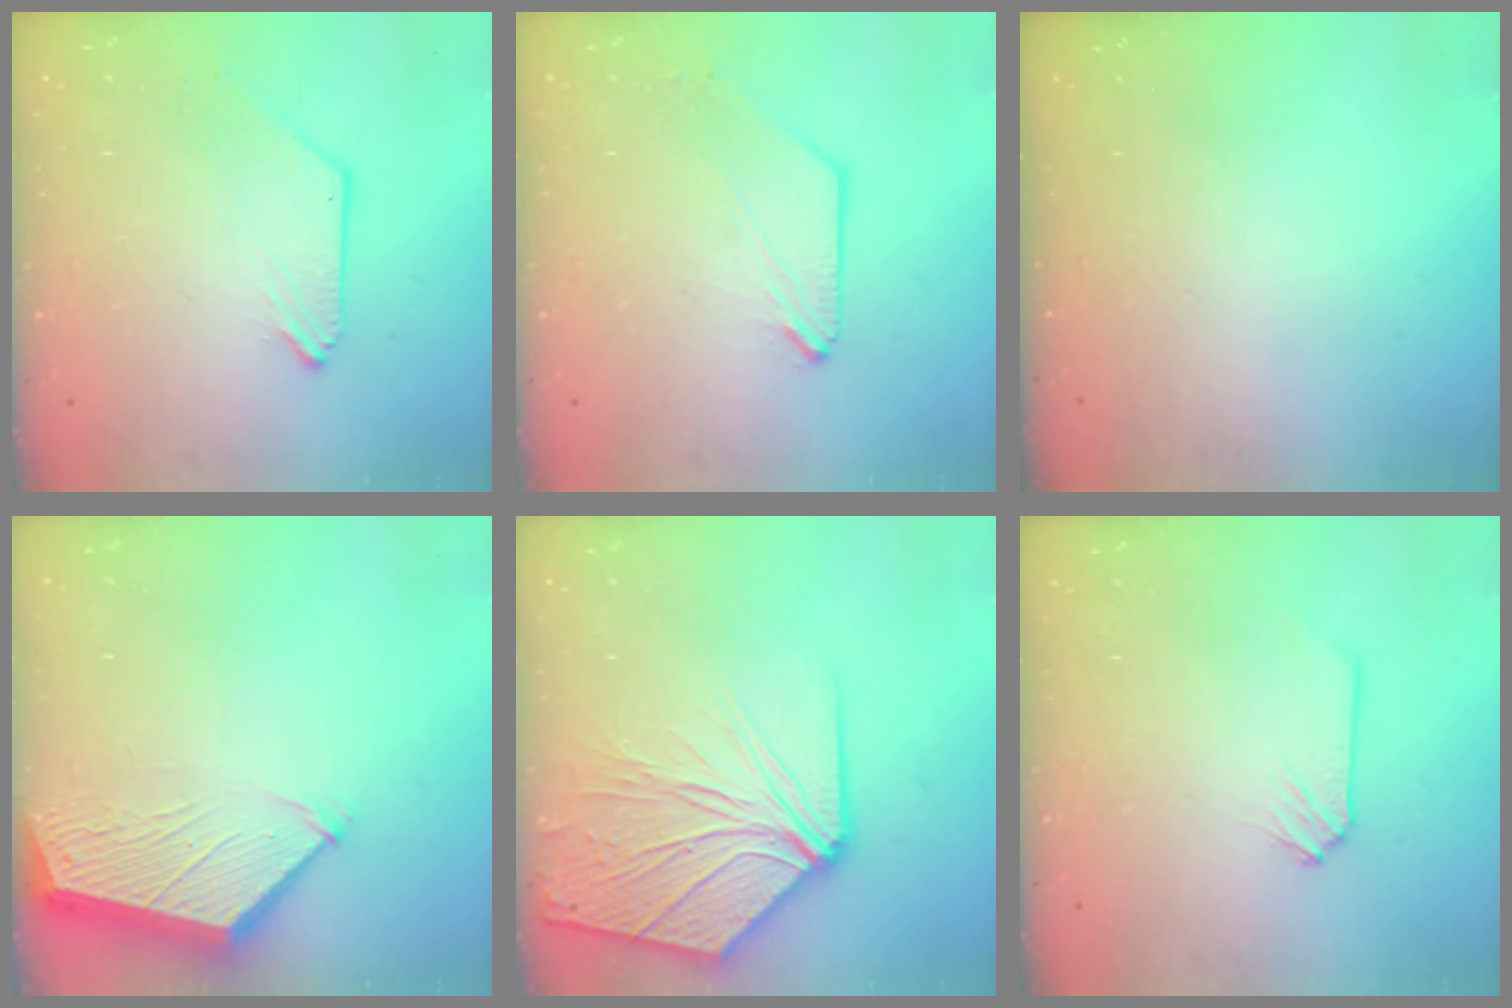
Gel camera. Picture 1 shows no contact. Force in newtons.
{"total": 0.0}
{"total": 0.0}
{"total": 3.7, "press": 3.6, "slide": 0.6}
{"total": 12.3, "press": 12.2, "slide": 1.7}
{"total": 0.0}